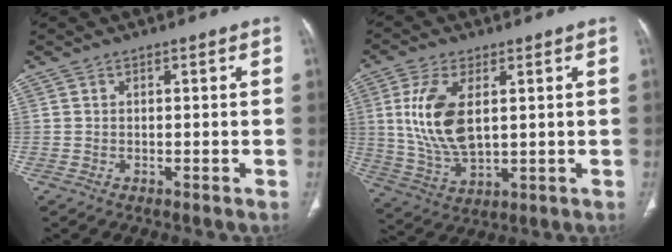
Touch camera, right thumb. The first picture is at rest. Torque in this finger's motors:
{"motor_torque": [-0.38, 0.90, 1.22, 0.54, 0.37]}